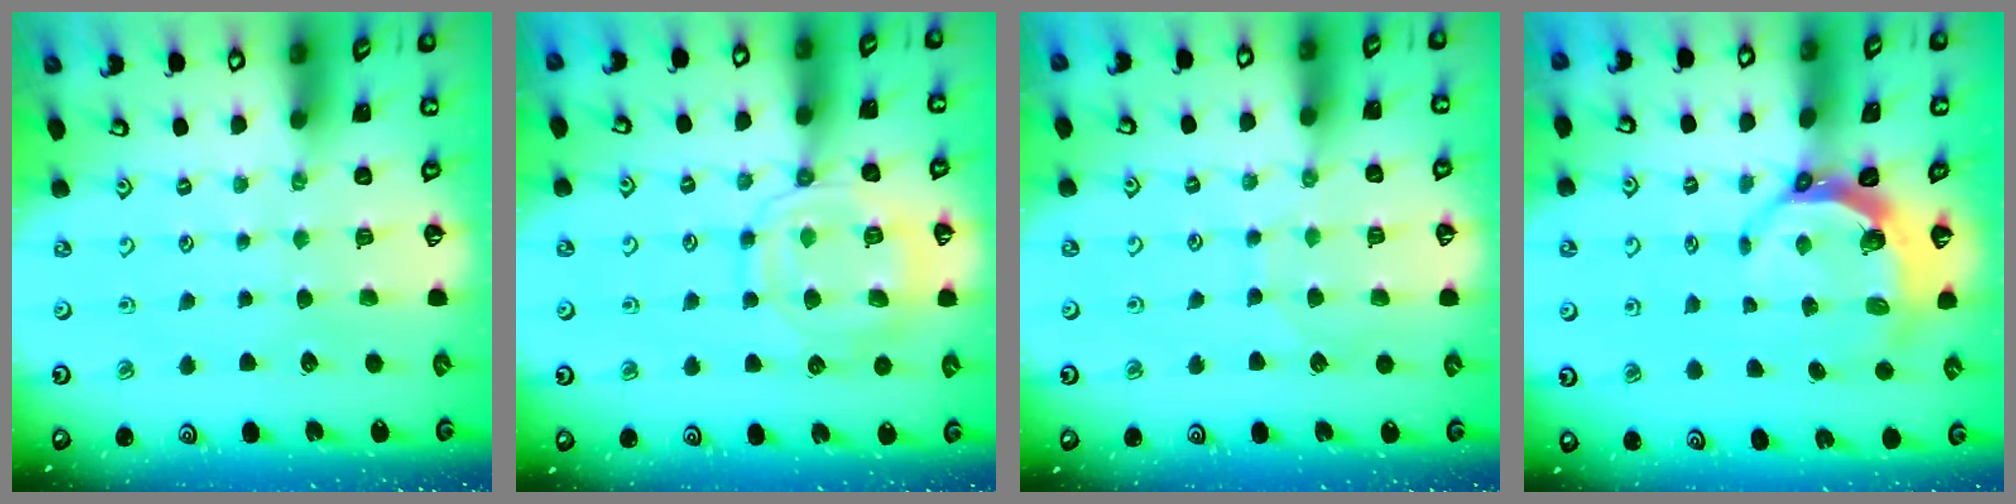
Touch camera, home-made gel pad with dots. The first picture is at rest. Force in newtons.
{"total": 13.6, "press": 13.6, "slide": 1.2}
{"total": 6.1, "press": 6.1, "slide": 0.4}
{"total": 6.7, "press": 5.3, "slide": 4.2}